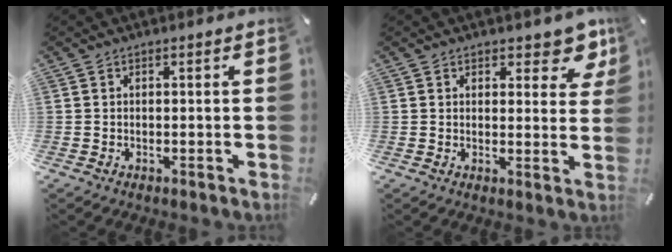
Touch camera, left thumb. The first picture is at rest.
{"total": 6.2, "force": [4.4, 3.4, 2.8], "torque": [-0.012, -0.029, 0.070]}